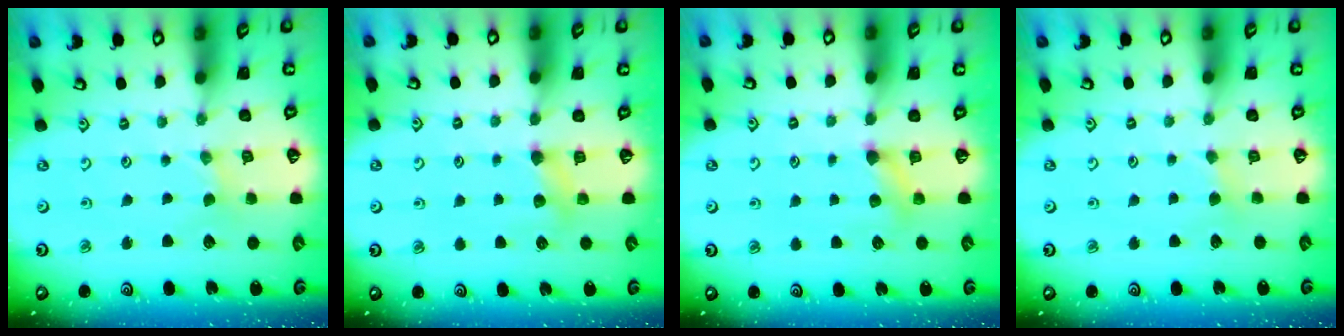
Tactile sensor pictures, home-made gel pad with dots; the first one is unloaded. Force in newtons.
{"total": 4.1, "press": 4.0, "slide": 0.9}
{"total": 4.6, "press": 4.5, "slide": 0.7}
{"total": 2.3, "press": 2.3, "slide": 0.3}